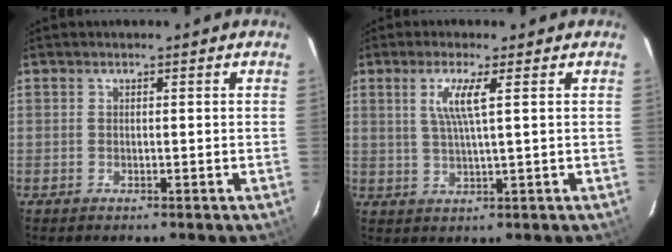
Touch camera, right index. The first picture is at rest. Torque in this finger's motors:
{"motor_torque": [0.10, 0.06, 0.24, 0.09]}